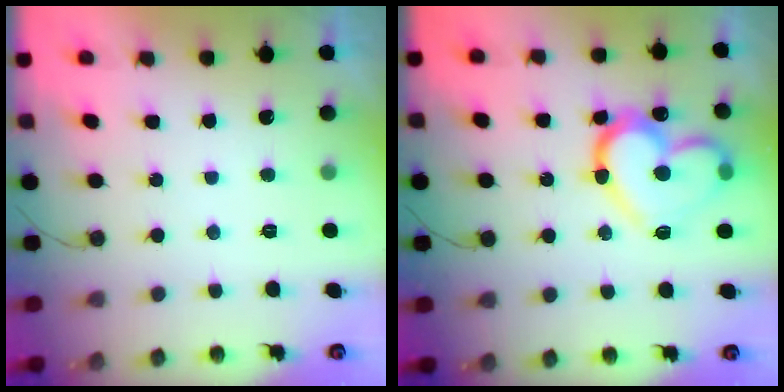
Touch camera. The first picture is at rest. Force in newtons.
{"total": 18.6, "press": 18.6, "slide": 1.5}